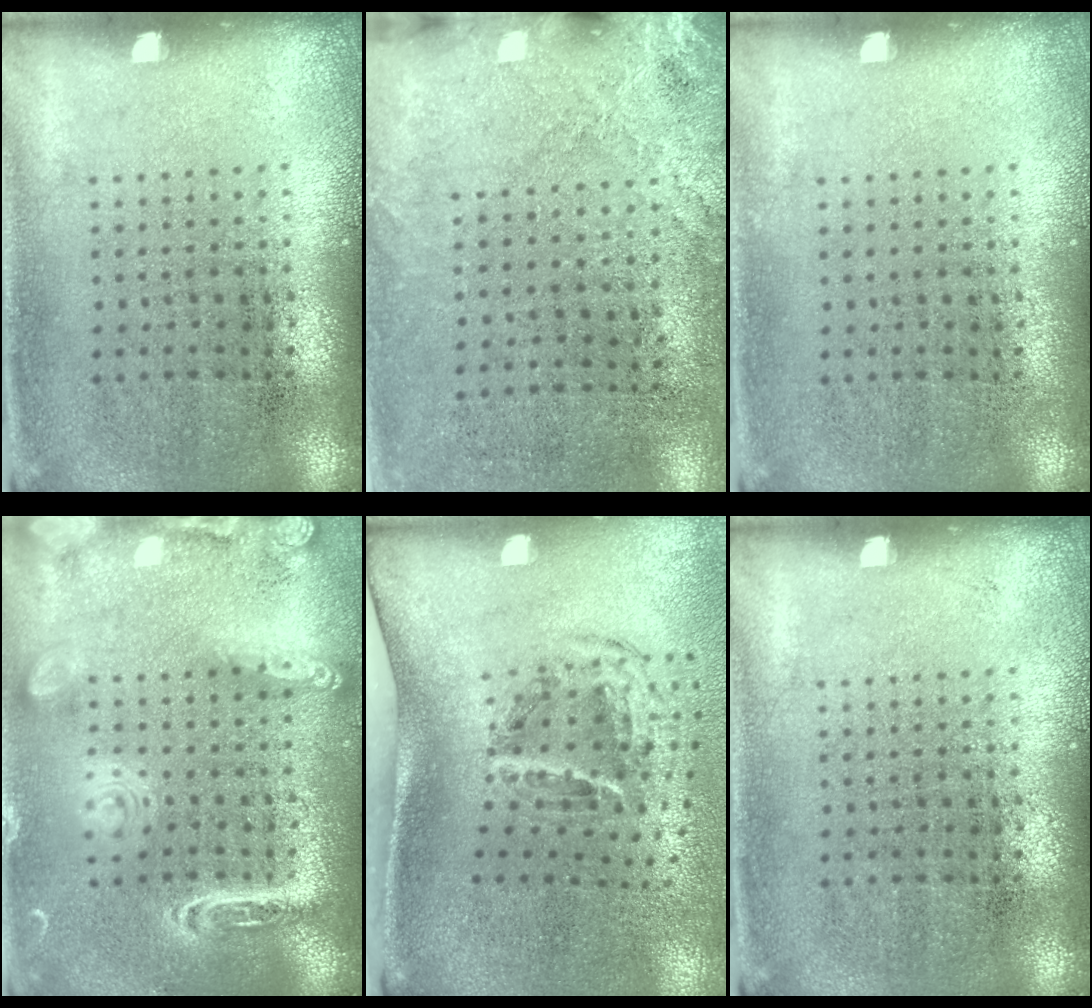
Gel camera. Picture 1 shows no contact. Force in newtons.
{"total": 2.5, "press": 2.1, "slide": 1.4}
{"total": 0.0}
{"total": 2.1, "press": 2.1, "slide": 0.1}
{"total": 2.0, "press": 1.2, "slide": 1.5}
{"total": 0.0}